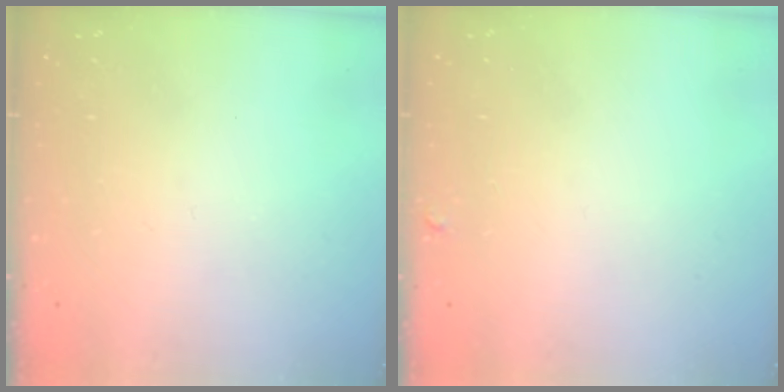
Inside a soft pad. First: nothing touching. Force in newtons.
{"total": 0.0}